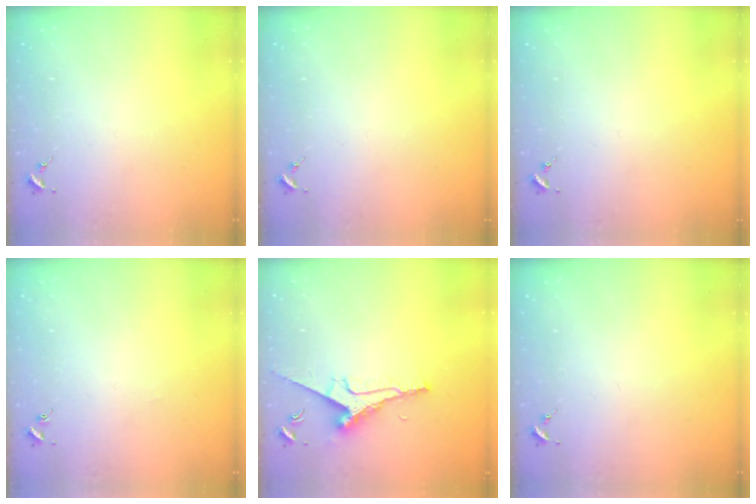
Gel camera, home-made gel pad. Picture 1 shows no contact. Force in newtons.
{"total": 0.0}
{"total": 0.0}
{"total": 1.1, "press": 1.1, "slide": 0.2}
{"total": 9.5, "press": 9.5, "slide": 0.9}
{"total": 0.0}